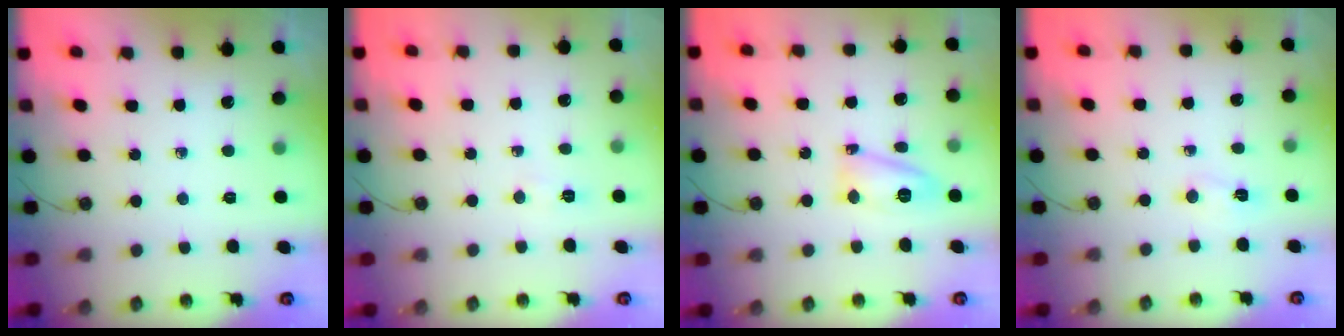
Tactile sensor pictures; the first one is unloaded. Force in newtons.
{"total": 3.0, "press": 3.0, "slide": 0.5}
{"total": 11.4, "press": 11.3, "slide": 1.0}
{"total": 3.2, "press": 2.9, "slide": 1.4}